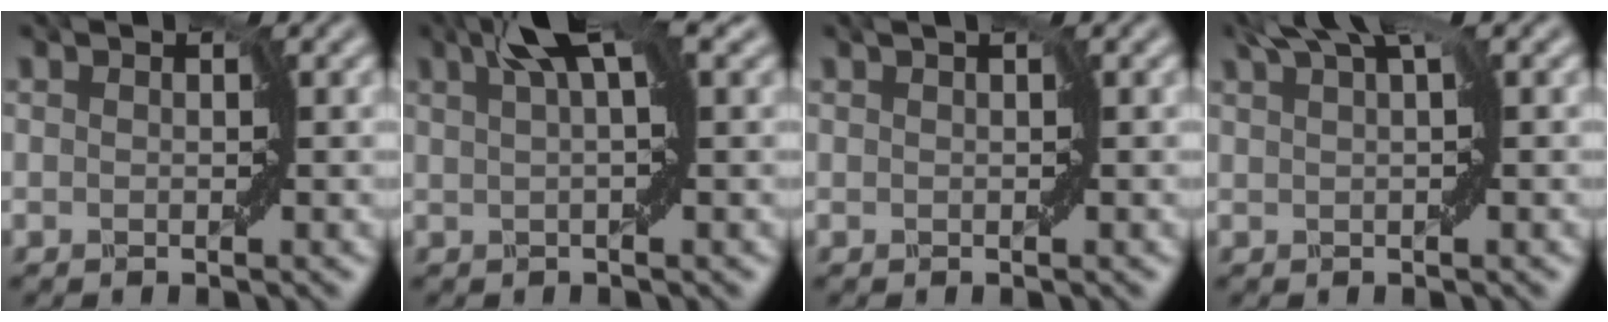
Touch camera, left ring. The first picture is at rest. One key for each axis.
{"total": 4.1, "fx": 1.8, "fy": 0.3, "fz": 3.6, "tx": -0.061, "ty": 0.014, "tz": 0.025}
{"total": 0.6, "fx": 0.3, "fy": 0.0, "fz": 0.6, "tx": -0.008, "ty": 0.003, "tz": 0.002}
{"total": 2.8, "fx": 1.6, "fy": 0.2, "fz": 2.2, "tx": -0.039, "ty": 0.008, "tz": 0.024}